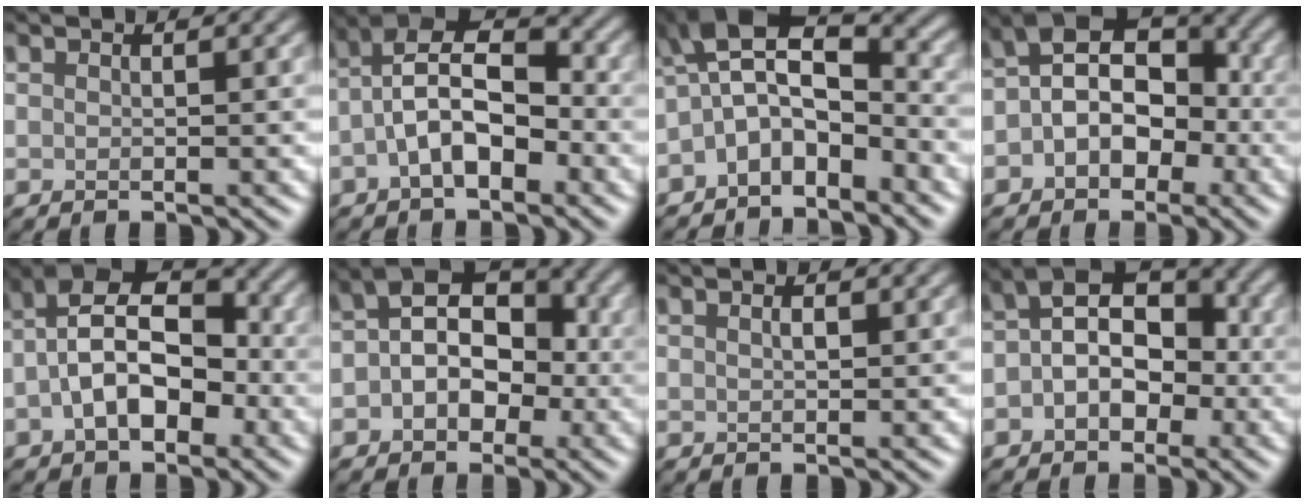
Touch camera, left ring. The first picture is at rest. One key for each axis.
{"total": 6.8, "fx": -2.1, "fy": 3.7, "fz": 5.2, "tx": -0.095, "ty": 0.019, "tz": -0.047}
{"total": 5.8, "fx": -2.8, "fy": 2.8, "fz": 4.2, "tx": -0.078, "ty": 0.010, "tz": -0.061}
{"total": 7.7, "fx": -0.9, "fy": 5.4, "fz": 5.5, "tx": -0.056, "ty": 0.023, "tz": -0.029}
{"total": 7.1, "fx": -1.6, "fy": 4.4, "fz": 5.4, "tx": -0.093, "ty": 0.019, "tz": -0.040}
{"total": 7.6, "fx": -0.4, "fy": 5.3, "fz": 5.4, "tx": -0.054, "ty": 0.025, "tz": -0.024}
{"total": 0.8, "fx": 0.0, "fy": 0.4, "fz": 0.6, "tx": -0.017, "ty": 0.001, "tz": 0.002}
{"total": 6.8, "fx": -0.5, "fy": 4.7, "fz": 4.9, "tx": -0.055, "ty": 0.022, "tz": -0.022}